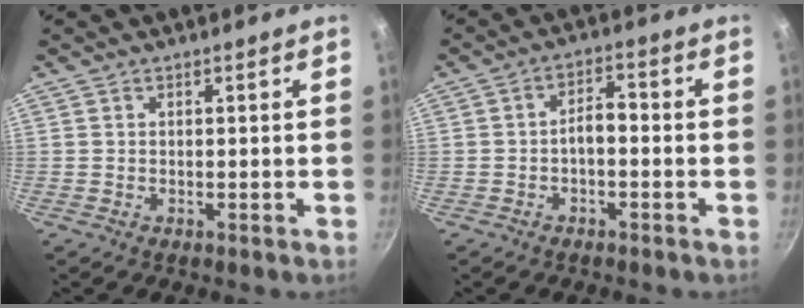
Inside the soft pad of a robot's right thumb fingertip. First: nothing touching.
{"total": 3.9, "force": [-1.3, 1.9, 3.1], "torque": [-0.042, 0.025, -0.025]}